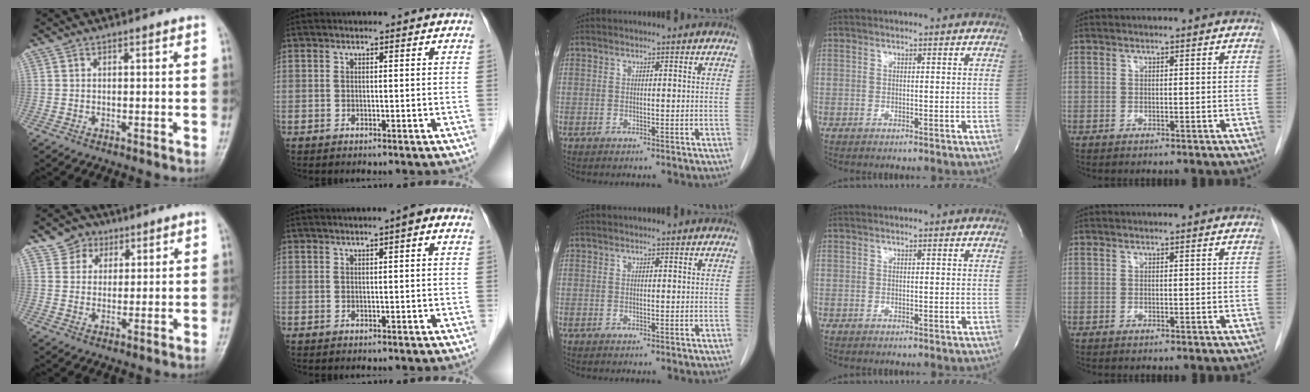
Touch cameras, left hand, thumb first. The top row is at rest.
{"thumb": {"total": 5.3, "force": [2.8, 4.4, 0.9], "torque": [0.013, -0.011, 0.045]}, "index": {"total": 1.8, "force": [0.6, 0.3, 1.6], "torque": [-0.023, 0.006, 0.006]}}